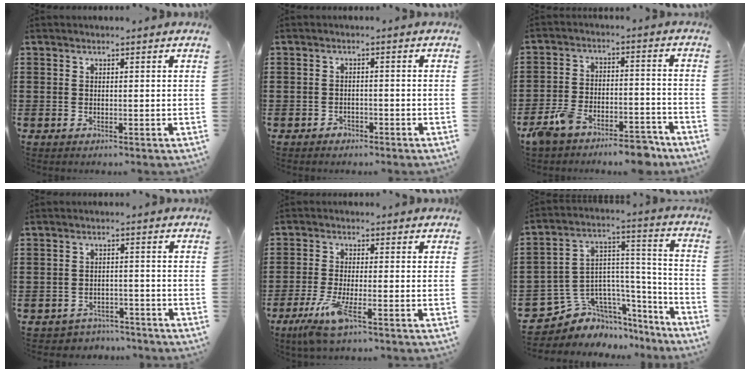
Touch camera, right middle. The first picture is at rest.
{"total": 1.3, "force": [-1.1, 0.6, 0.0], "torque": [-0.006, 0.000, -0.025]}
{"total": 8.4, "force": [-7.4, 2.1, 3.3], "torque": [-0.069, 0.017, -0.143]}
{"total": 2.8, "force": [-2.7, 0.6, -0.3], "torque": [-0.004, -0.001, -0.059]}
{"total": 5.9, "force": [-3.3, 1.0, 4.8], "torque": [-0.103, -0.017, -0.060]}
{"total": 6.6, "force": [-4.5, 4.8, 0.4], "torque": [-0.031, -0.009, -0.081]}